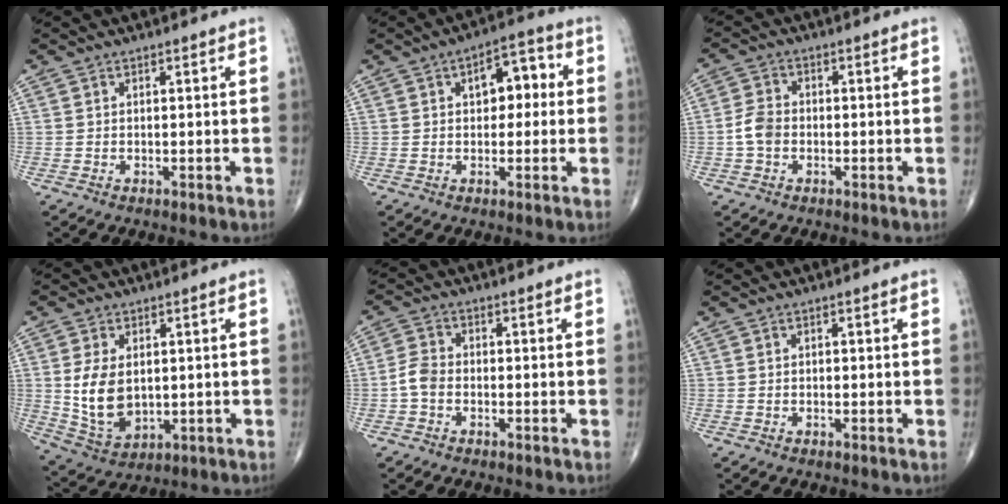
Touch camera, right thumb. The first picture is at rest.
{"total": 7.6, "force": [1.4, 4.3, 6.1], "torque": [-0.053, 0.020, 0.013]}
{"total": 4.2, "force": [-1.0, 3.1, 2.6], "torque": [-0.053, 0.013, -0.025]}
{"total": 10.3, "force": [0.9, 6.7, 7.8], "torque": [-0.136, -0.014, 0.036]}
{"total": 3.6, "force": [-1.2, 2.5, 2.3], "torque": [-0.048, 0.012, -0.032]}
{"total": 0.0}